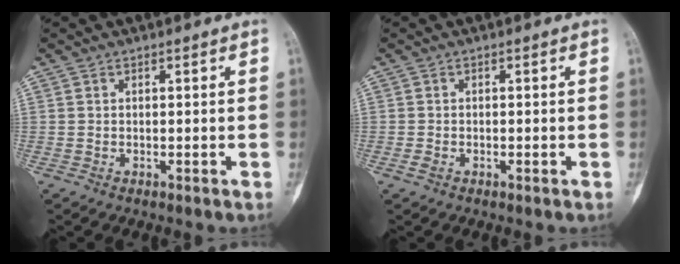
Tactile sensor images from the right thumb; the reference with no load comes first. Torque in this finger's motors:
{"motor_torque": [0.05, 0.38, 0.01, 0.18, 0.05]}